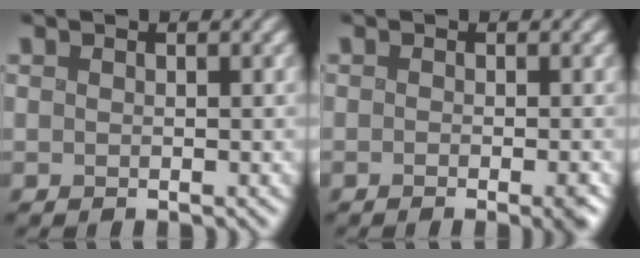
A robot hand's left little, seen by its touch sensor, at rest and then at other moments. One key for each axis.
{"total": 1.8, "fx": -0.6, "fy": 0.4, "fz": 1.6, "tx": -0.009, "ty": 0.001, "tz": -0.012}